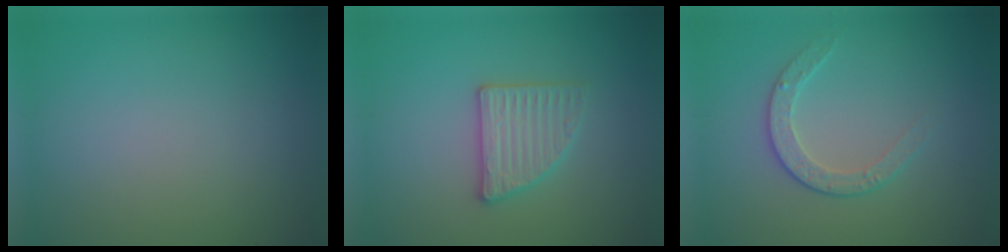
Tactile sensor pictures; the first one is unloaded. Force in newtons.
{"total": 2.8, "press": 2.7, "slide": 0.5}
{"total": 2.2, "press": 1.6, "slide": 1.5}